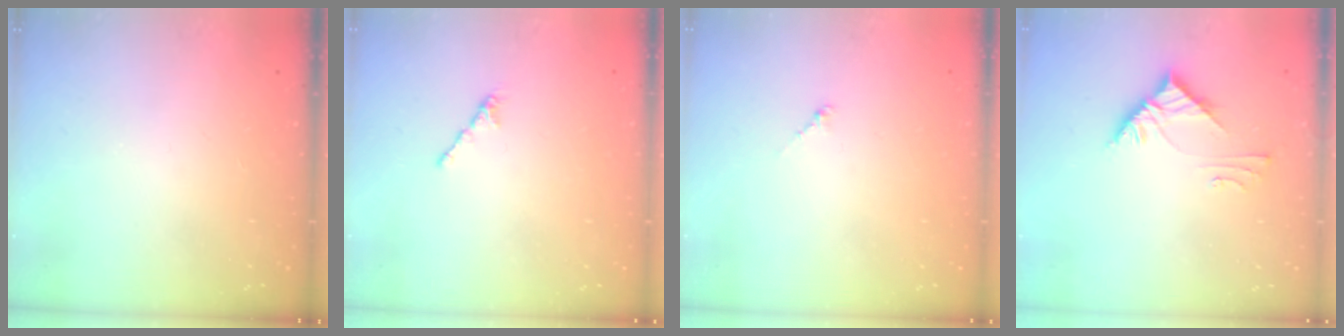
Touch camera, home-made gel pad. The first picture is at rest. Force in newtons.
{"total": 1.7, "press": 1.6, "slide": 0.5}
{"total": 0.8, "press": 0.6, "slide": 0.4}
{"total": 6.2, "press": 6.2, "slide": 0.1}